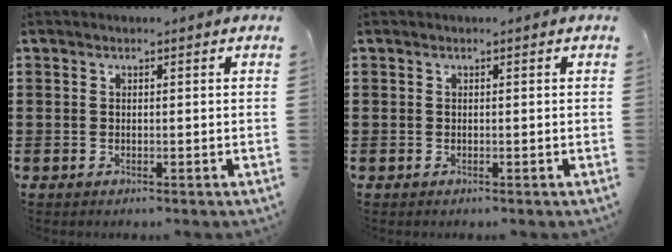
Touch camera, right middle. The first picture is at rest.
{"total": 0.0}